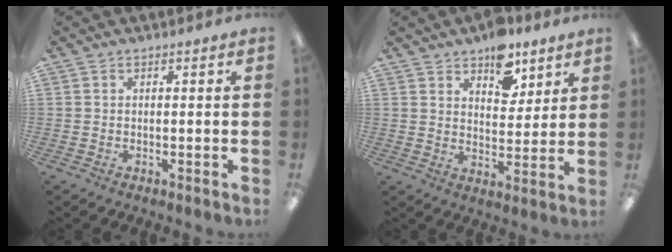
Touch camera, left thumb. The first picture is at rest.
{"total": 9.9, "force": [7.0, 5.5, 4.1], "torque": [-0.042, -0.040, 0.124]}